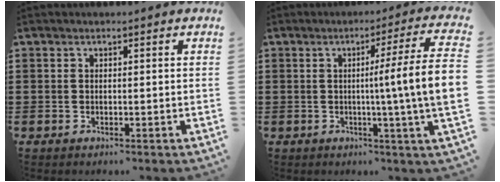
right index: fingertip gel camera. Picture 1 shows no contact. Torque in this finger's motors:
{"motor_torque": [1.62, -0.52, 0.57, 0.21]}